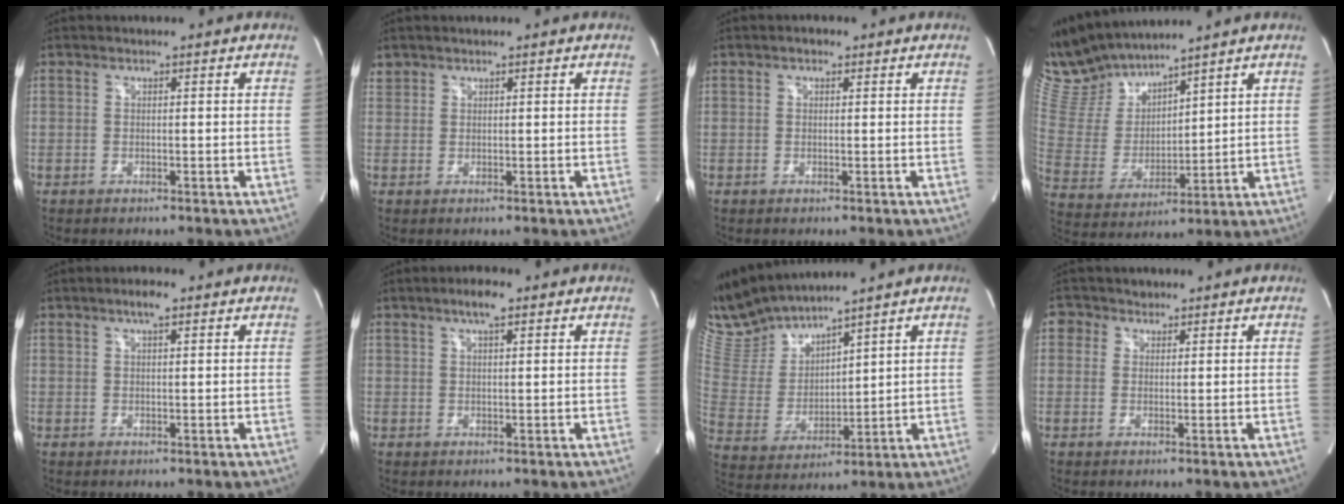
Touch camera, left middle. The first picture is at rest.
{"total": 1.3, "force": [1.0, 0.8, -0.1], "torque": [0.007, 0.010, 0.019]}
{"total": 1.1, "force": [0.7, 0.6, 0.6], "torque": [-0.014, 0.003, 0.009]}
{"total": 11.8, "force": [11.2, 2.0, 3.0], "torque": [-0.081, 0.006, 0.241]}
{"total": 2.6, "force": [1.6, 0.5, 2.0], "torque": [-0.039, 0.005, 0.028]}
{"total": 3.5, "force": [2.2, 0.6, 2.7], "torque": [-0.052, 0.006, 0.038]}
{"total": 10.9, "force": [10.5, 0.7, 2.6], "torque": [-0.074, -0.001, 0.230]}
{"total": 2.8, "force": [1.5, 2.4, 0.2], "torque": [0.001, 0.010, 0.020]}